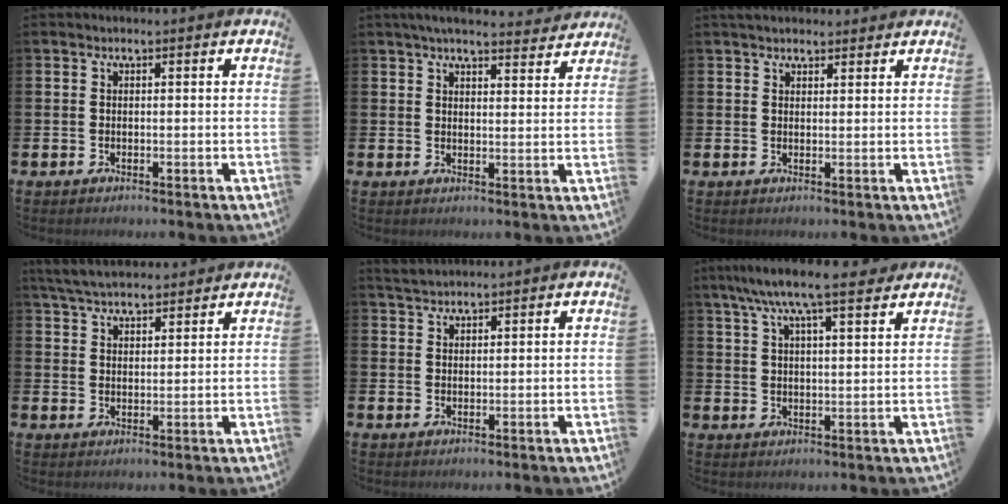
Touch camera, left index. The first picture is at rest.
{"total": 4.7, "force": [4.5, 0.6, 1.4], "torque": [-0.025, -0.019, 0.078]}
{"total": 2.7, "force": [2.5, 0.9, 0.4], "torque": [-0.001, -0.007, 0.043]}
{"total": 5.0, "force": [4.8, 1.0, 1.0], "torque": [-0.037, -0.017, 0.088]}
{"total": 2.4, "force": [2.3, 0.5, 0.5], "torque": [-0.009, -0.003, 0.042]}
{"total": 8.6, "force": [7.5, 1.1, 4.0], "torque": [-0.086, -0.028, 0.133]}